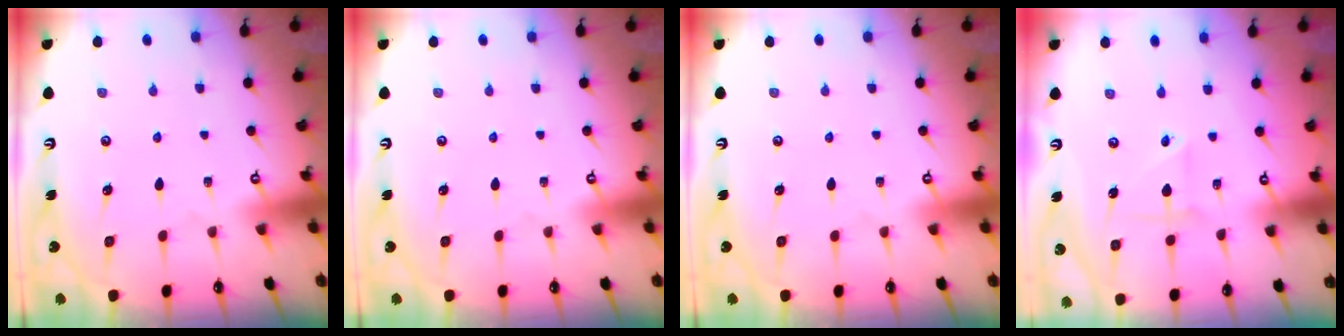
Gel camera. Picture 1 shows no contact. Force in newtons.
{"total": 0.0}
{"total": 0.0}
{"total": 2.3, "press": 2.3, "slide": 0.4}